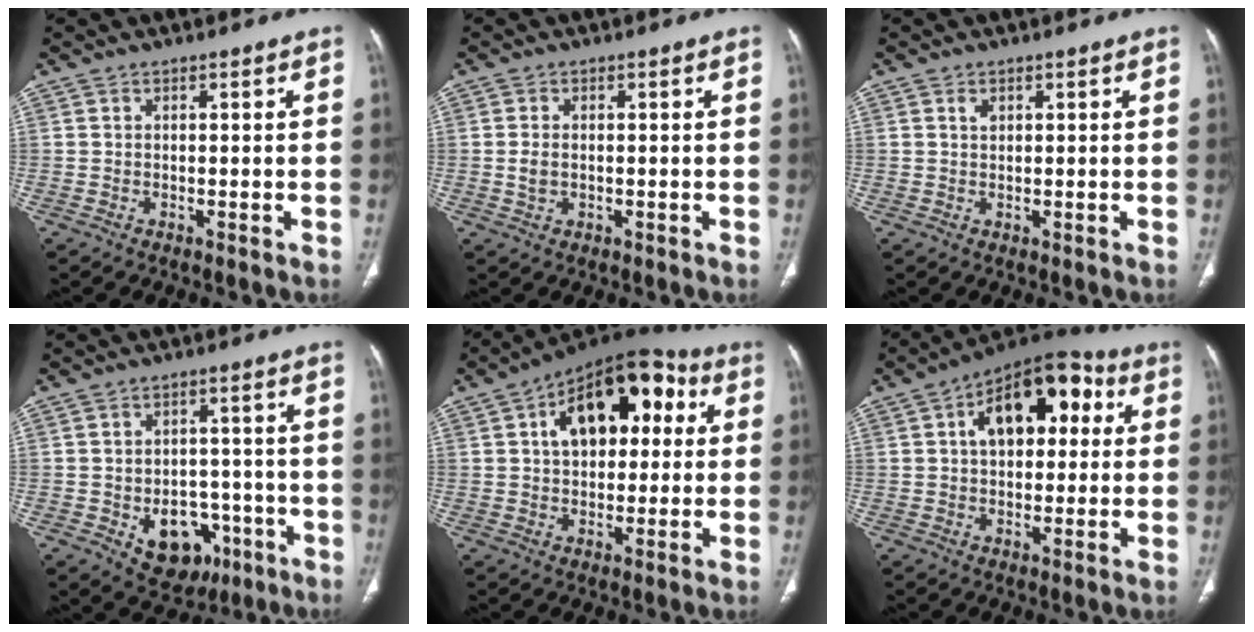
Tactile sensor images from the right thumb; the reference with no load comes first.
{"total": 2.5, "force": [-0.2, 1.6, 1.8], "torque": [-0.039, 0.000, -0.003]}
{"total": 1.2, "force": [0.6, 0.8, 0.7], "torque": [-0.004, -0.001, 0.011]}
{"total": 11.4, "force": [-4.5, 8.3, 6.5], "torque": [-0.052, 0.029, -0.049]}
{"total": 18.2, "force": [4.4, 10.7, 14.0], "torque": [-0.170, 0.030, 0.057]}
{"total": 16.6, "force": [3.9, 9.6, 13.0], "torque": [-0.157, 0.030, 0.052]}